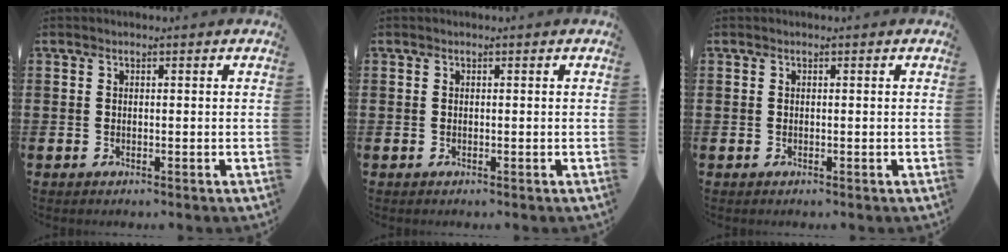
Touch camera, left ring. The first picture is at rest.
{"total": 0.0}
{"total": 0.0}